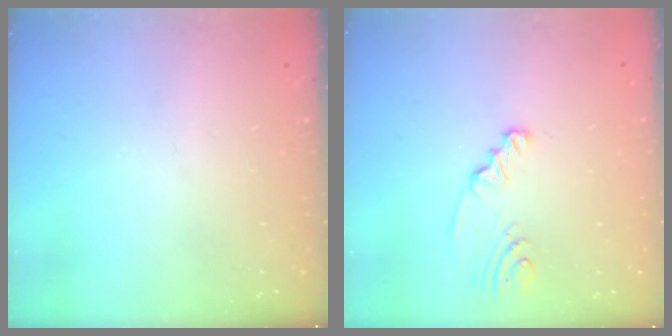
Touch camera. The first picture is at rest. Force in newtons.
{"total": 2.3, "press": 2.3, "slide": 0.2}